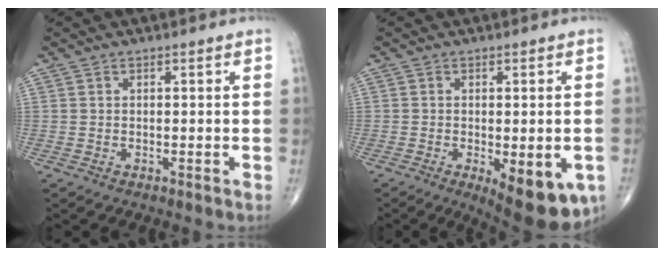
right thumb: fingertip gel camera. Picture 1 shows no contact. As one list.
[{"total": 12.2, "force": [-4.7, 4.8, 10.2], "torque": [-0.121, -0.010, -0.054]}]